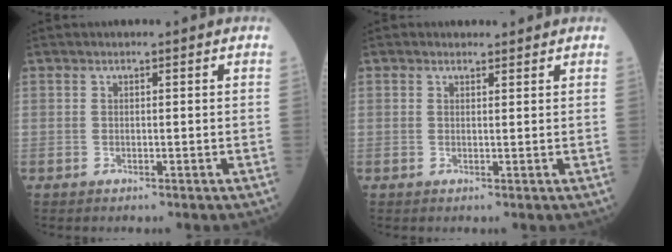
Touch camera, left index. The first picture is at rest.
{"total": 1.0, "force": [0.9, 0.5, 0.0], "torque": [-0.006, 0.003, 0.011]}